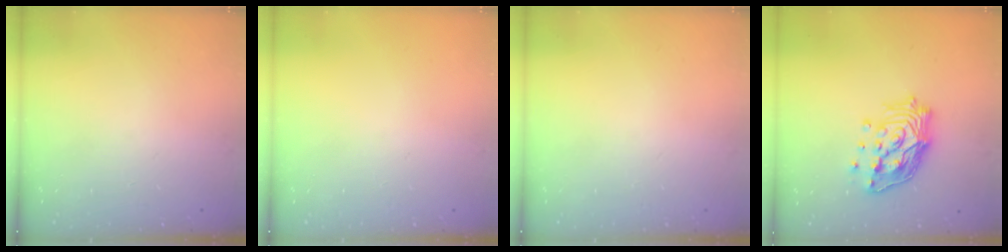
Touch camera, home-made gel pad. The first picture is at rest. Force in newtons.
{"total": 0.0}
{"total": 0.0}
{"total": 16.9, "press": 16.7, "slide": 2.7}